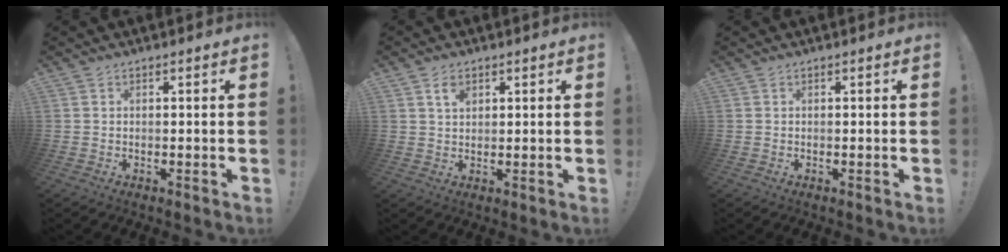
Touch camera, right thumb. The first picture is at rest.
{"total": 3.6, "force": [1.9, 2.1, 2.3], "torque": [-0.027, -0.007, 0.030]}
{"total": 0.0}